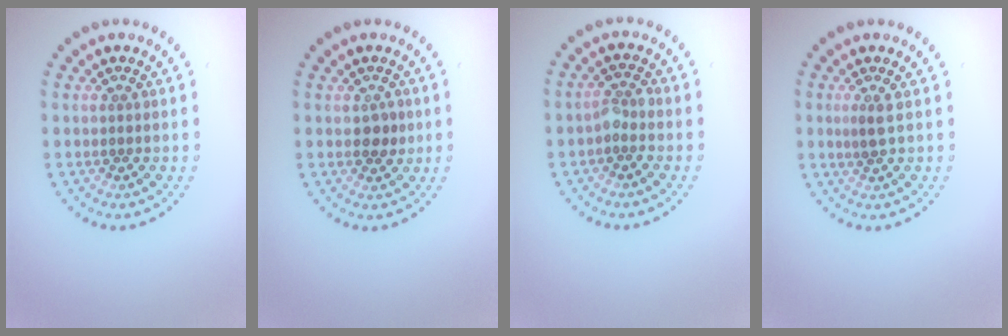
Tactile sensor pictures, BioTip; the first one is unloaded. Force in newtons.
{"total": 1.6, "press": 1.6, "slide": 0.4}
{"total": 1.7, "press": 1.4, "slide": 0.9}
{"total": 1.1, "press": 0.9, "slide": 0.6}